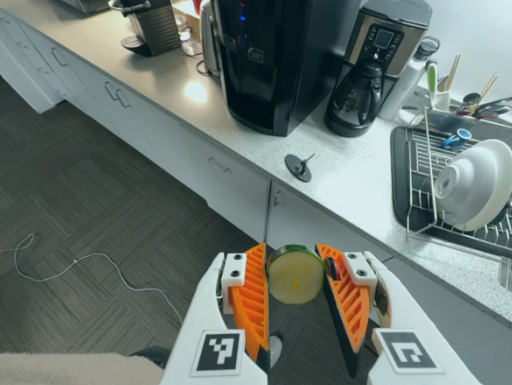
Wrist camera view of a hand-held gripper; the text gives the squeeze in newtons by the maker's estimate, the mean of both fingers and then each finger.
{"total": 11.2, "left": 11.6, "right": 10.8}